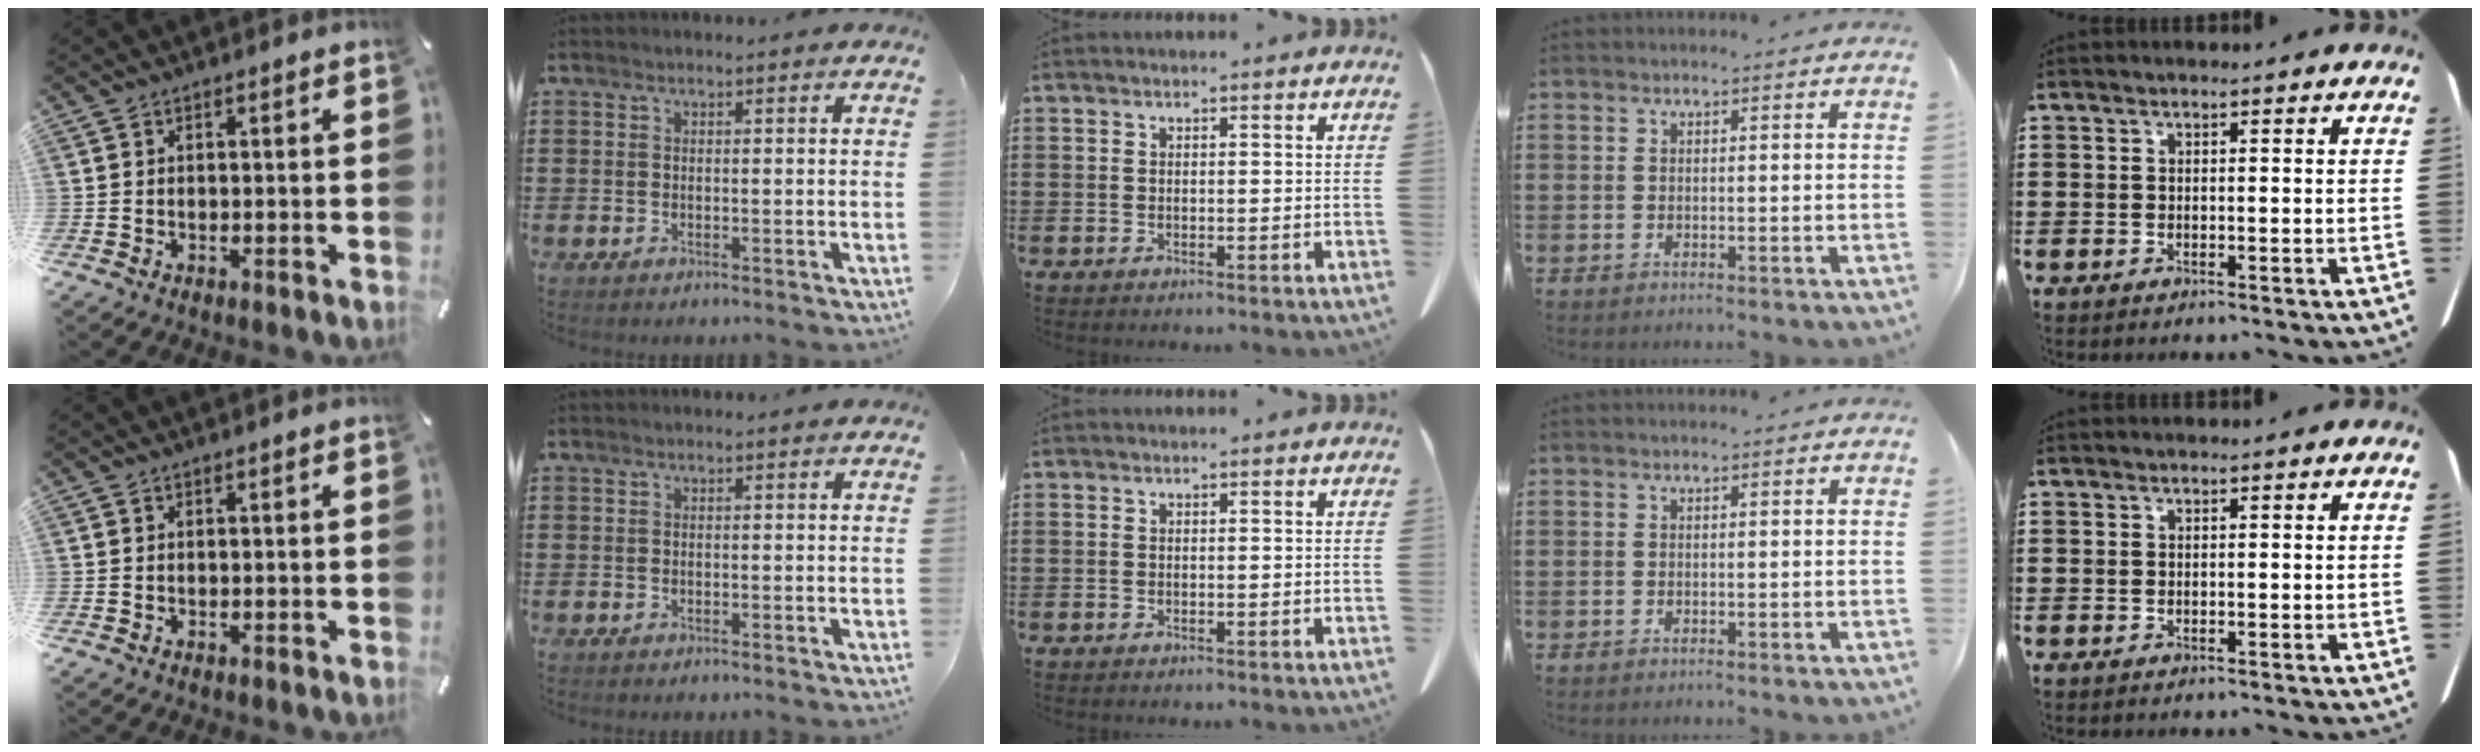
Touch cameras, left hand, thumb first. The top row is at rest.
{}